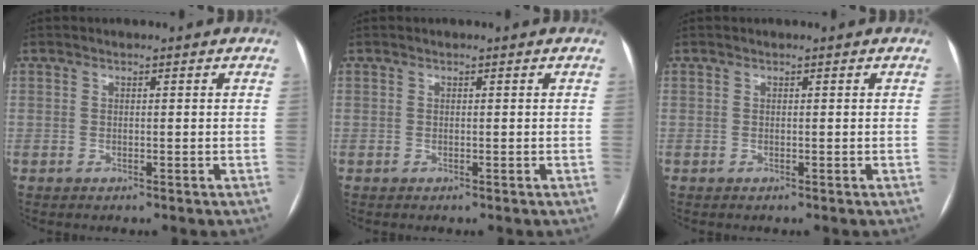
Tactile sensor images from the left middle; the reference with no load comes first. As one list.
[{"total": 0.0}, {"total": 0.0}]